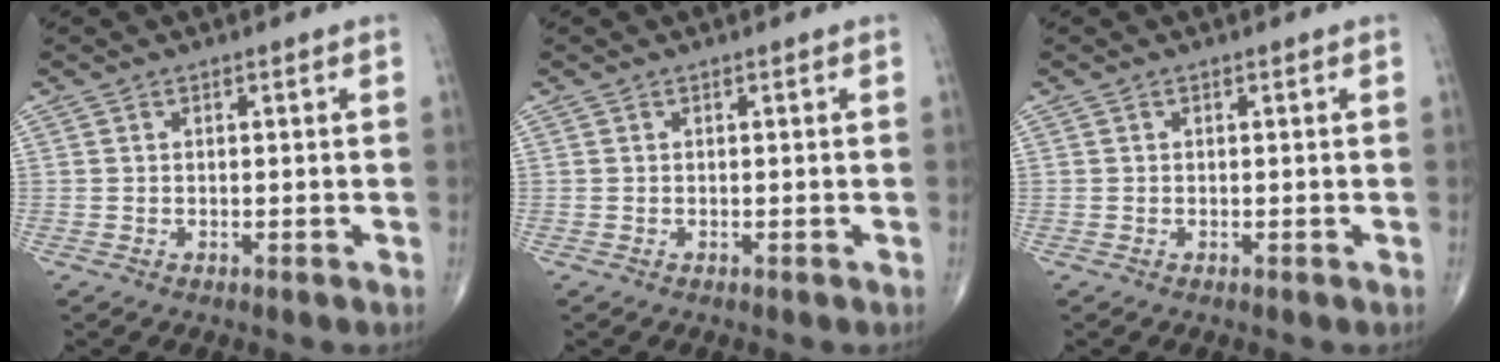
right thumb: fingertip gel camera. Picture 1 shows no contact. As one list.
[{"total": 0.0}, {"total": 0.0}]